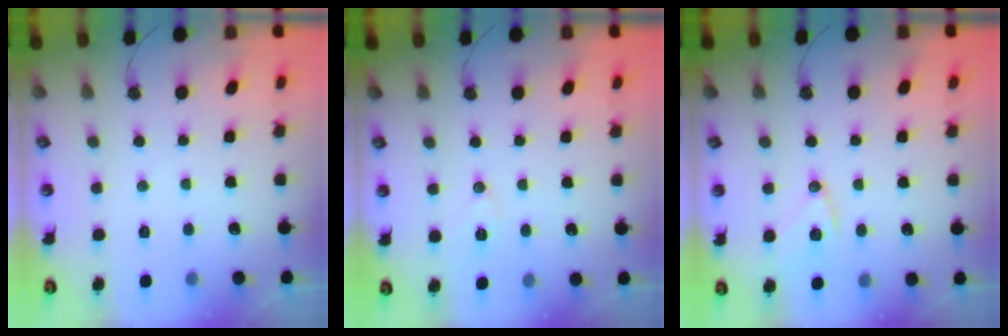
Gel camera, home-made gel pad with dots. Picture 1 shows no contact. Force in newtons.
{"total": 7.2, "press": 5.6, "slide": 4.6}
{"total": 10.5, "press": 10.4, "slide": 1.2}